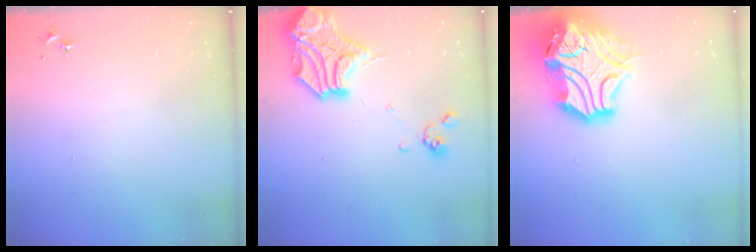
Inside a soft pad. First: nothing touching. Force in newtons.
{"total": 19.9, "press": 19.8, "slide": 2.6}
{"total": 19.5, "press": 19.3, "slide": 2.9}